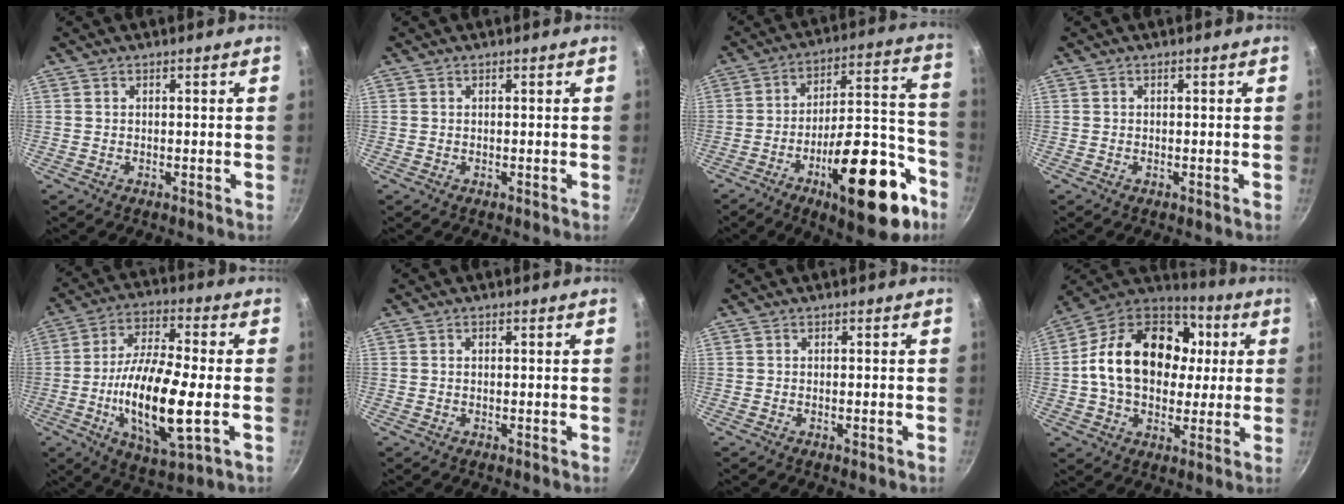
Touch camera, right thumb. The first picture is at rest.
{"total": 0.0}
{"total": 24.1, "force": [-11.5, 9.4, 18.9], "torque": [-0.215, 0.076, -0.168]}
{"total": 0.0}
{"total": 18.0, "force": [-3.4, 5.8, 16.7], "torque": [-0.318, 0.010, -0.067]}
{"total": 0.7, "force": [0.2, 0.5, 0.5], "torque": [-0.008, 0.003, 0.003]}
{"total": 0.9, "force": [-0.3, 0.3, 0.8], "torque": [-0.013, 0.001, -0.005]}
{"total": 23.7, "force": [2.7, 17.2, 16.1], "torque": [-0.254, 0.027, 0.034]}